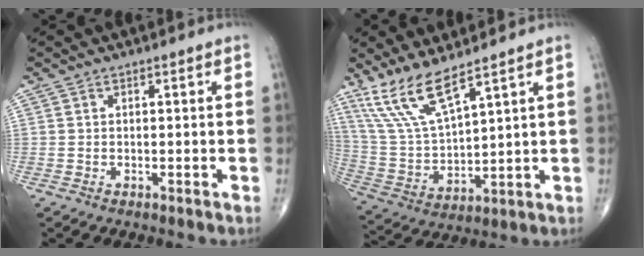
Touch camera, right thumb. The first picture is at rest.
{"total": 11.7, "force": [8.5, 2.6, 7.7], "torque": [-0.157, -0.044, 0.189]}